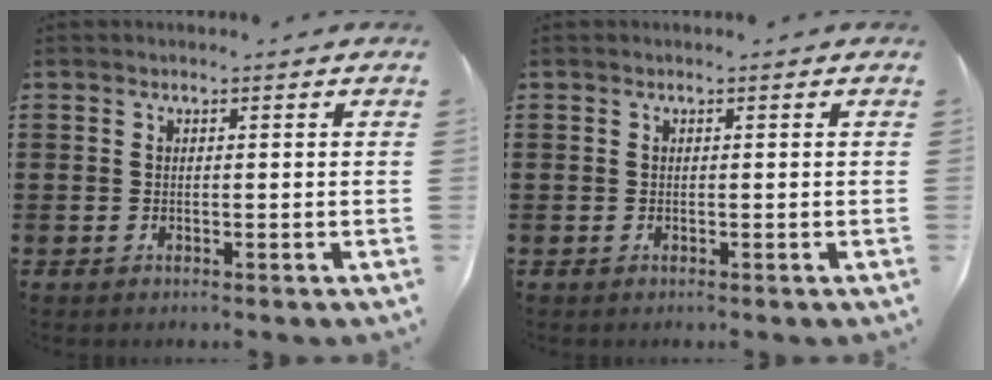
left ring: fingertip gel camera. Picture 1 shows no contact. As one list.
[{"total": 0.0}]